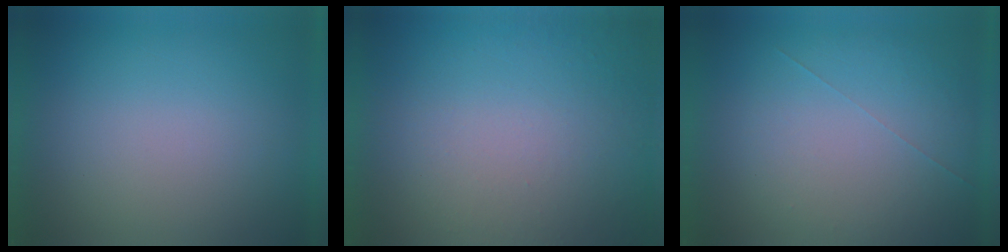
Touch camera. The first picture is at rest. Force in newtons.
{"total": 7.8}
{"total": 1.0}